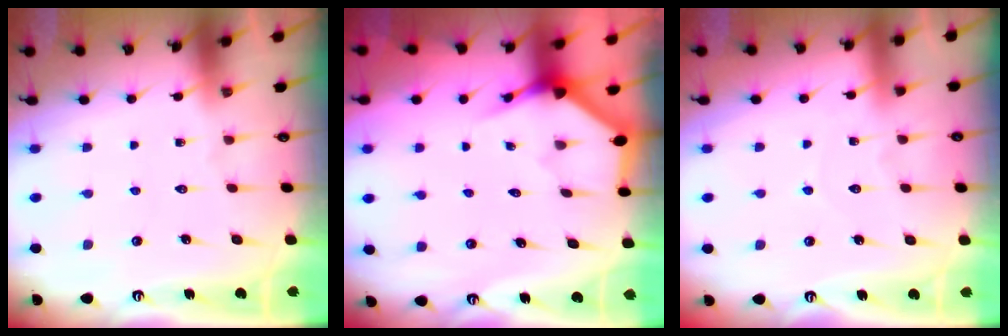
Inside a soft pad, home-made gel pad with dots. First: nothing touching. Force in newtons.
{"total": 3.5, "press": 3.4, "slide": 0.2}
{"total": 3.5, "press": 3.5, "slide": 0.3}